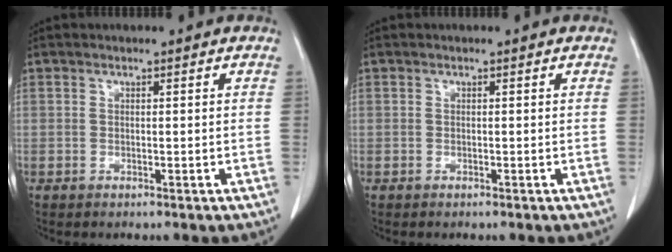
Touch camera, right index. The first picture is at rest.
{"total": 0.0}